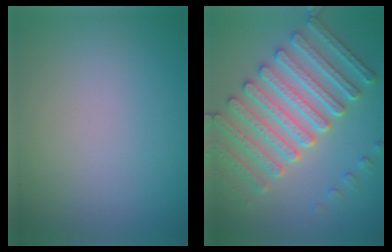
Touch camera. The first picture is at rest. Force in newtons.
{"total": 6.4, "press": 5.9, "slide": 2.4}